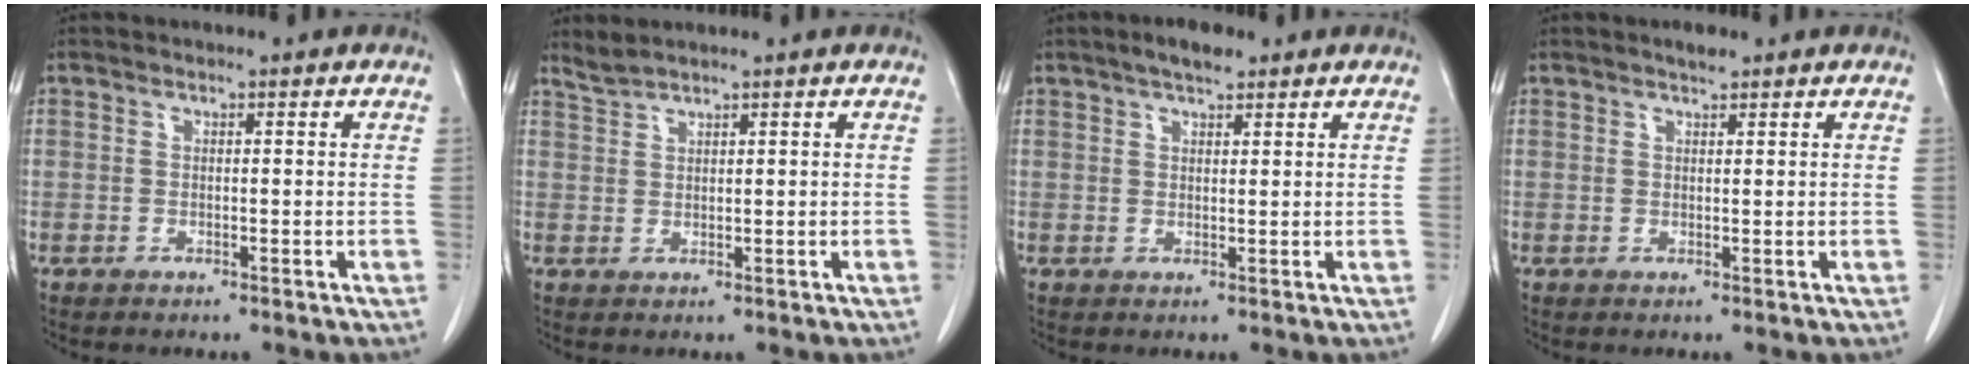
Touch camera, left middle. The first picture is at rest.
{"total": 1.4, "force": [1.2, -0.3, 0.6], "torque": [-0.017, 0.010, 0.031]}
{"total": 3.7, "force": [2.7, 1.1, 2.3], "torque": [-0.042, 0.008, 0.045]}
{"total": 1.5, "force": [1.3, 0.3, 0.8], "torque": [-0.018, 0.001, 0.024]}